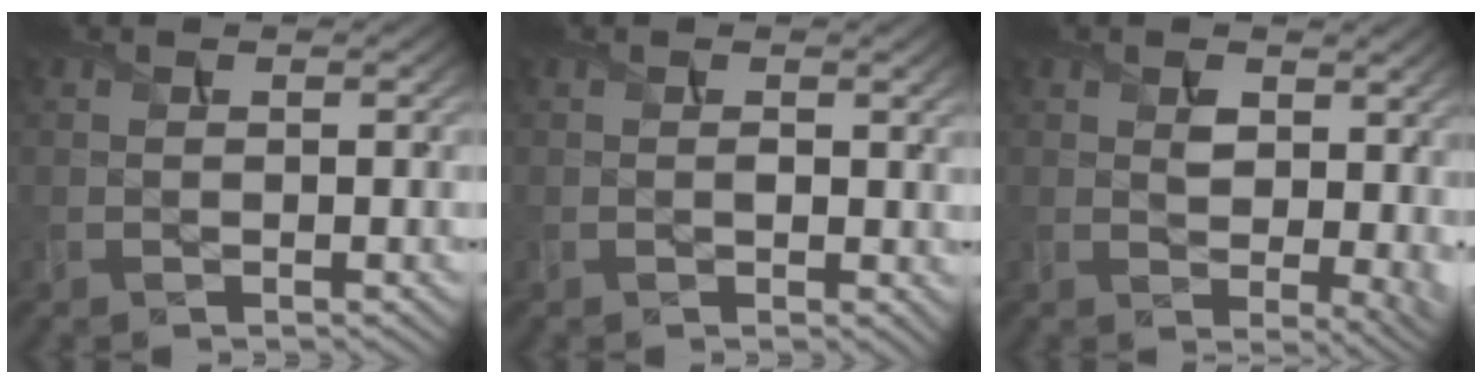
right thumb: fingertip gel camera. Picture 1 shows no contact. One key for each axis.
{"total": 1.6, "fx": 0.2, "fy": 0.7, "fz": 1.4, "tx": -0.021, "ty": -0.006, "tz": 0.007}
{"total": 5.4, "fx": 1.2, "fy": 3.3, "fz": 4.2, "tx": -0.064, "ty": -0.006, "tz": 0.025}